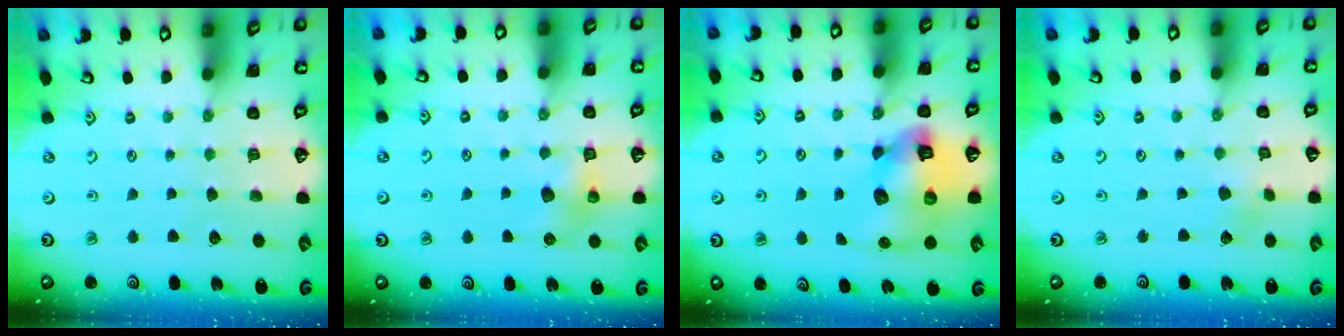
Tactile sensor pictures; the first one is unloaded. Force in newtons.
{"total": 6.2, "press": 6.2, "slide": 0.2}
{"total": 13.2, "press": 13.1, "slide": 1.8}
{"total": 2.6, "press": 2.6, "slide": 0.2}